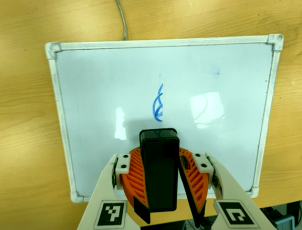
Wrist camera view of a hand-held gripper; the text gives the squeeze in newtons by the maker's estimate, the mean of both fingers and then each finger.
{"total": 9.3, "left": 9.7, "right": 9.0}